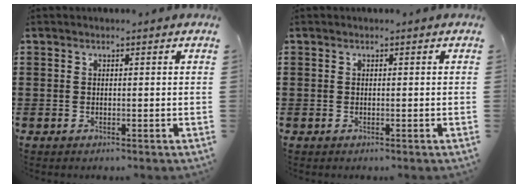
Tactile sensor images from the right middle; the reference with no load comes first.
{"total": 0.0}